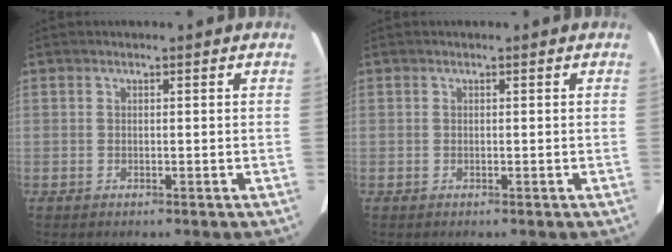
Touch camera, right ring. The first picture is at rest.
{"total": 0.0}